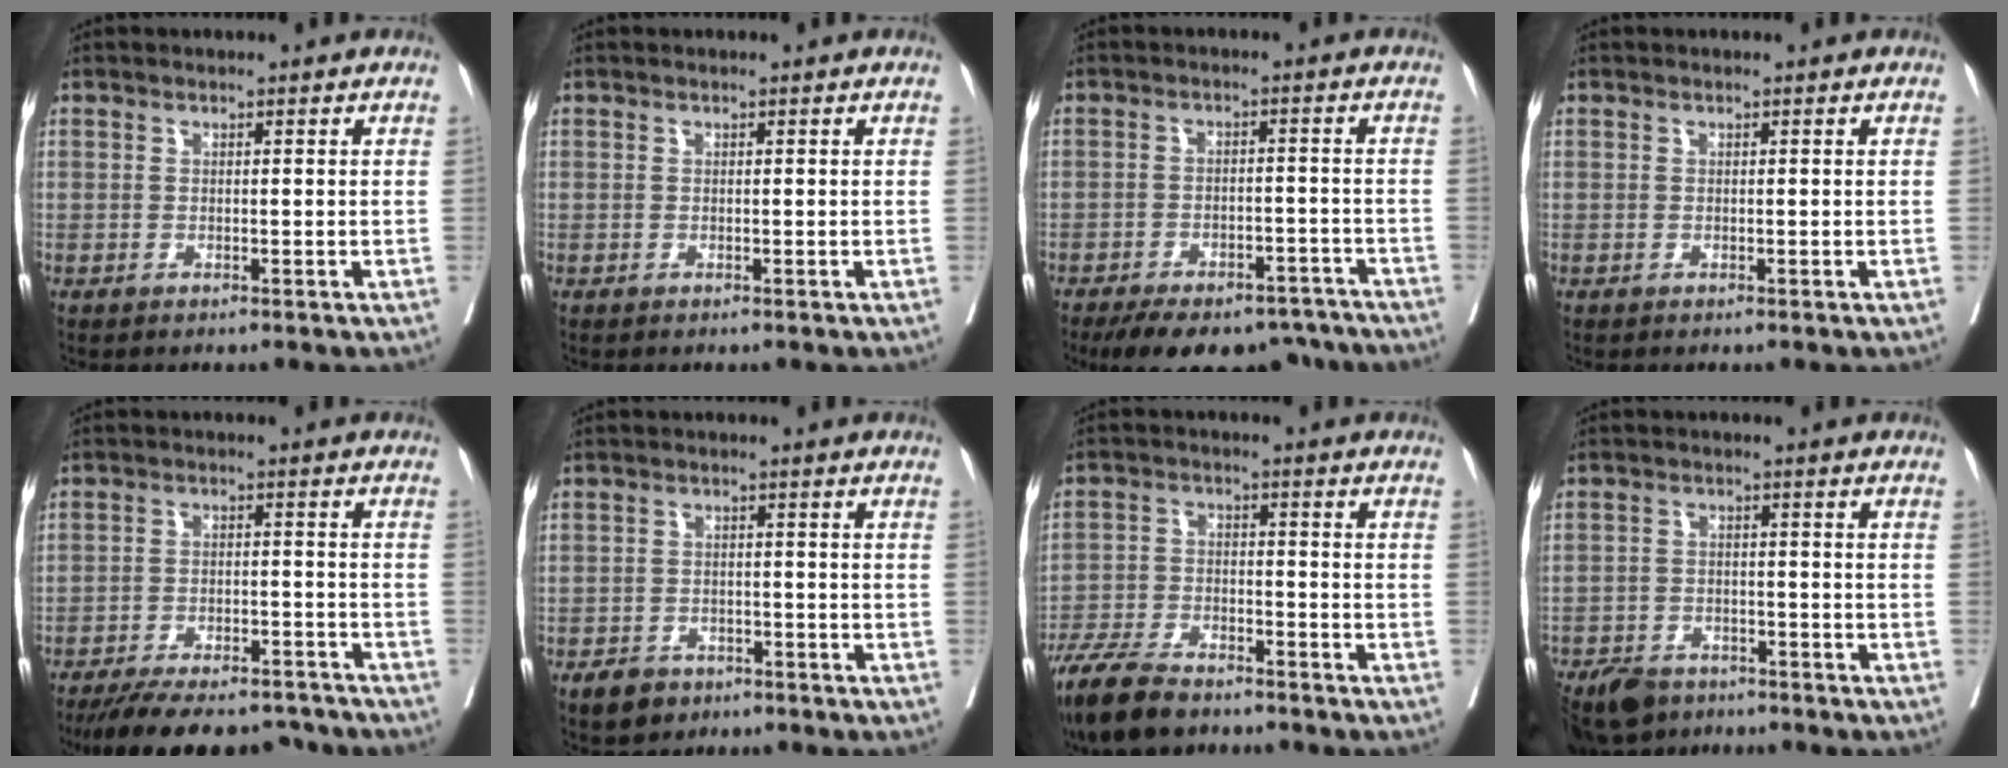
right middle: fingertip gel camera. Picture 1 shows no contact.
{"total": 0.0}
{"total": 17.2, "force": [-14.0, 7.4, 6.7], "torque": [-0.123, 0.003, -0.181]}
{"total": 0.0}
{"total": 15.7, "force": [-14.0, 4.2, 5.7], "torque": [-0.116, -0.006, -0.199]}
{"total": 3.9, "force": [-2.6, 2.6, 1.2], "torque": [-0.028, 0.002, -0.038]}
{"total": 9.8, "force": [-8.1, 3.0, 4.7], "torque": [-0.095, -0.023, -0.148]}
{"total": 9.2, "force": [-7.5, 4.3, 3.3], "torque": [-0.059, -0.011, -0.120]}